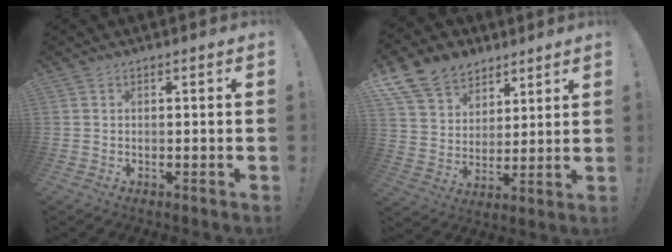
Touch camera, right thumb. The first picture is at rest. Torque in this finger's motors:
{"motor_torque": [0.35, 0.67, 0.91, 0.66, 0.10]}